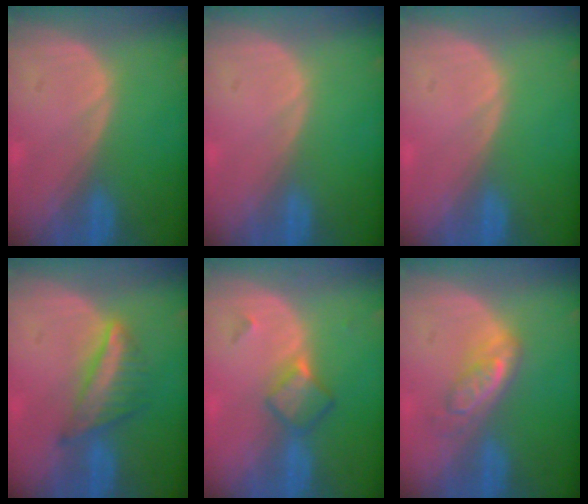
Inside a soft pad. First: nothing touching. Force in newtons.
{"total": 0.0}
{"total": 0.0}
{"total": 6.2, "press": 5.9, "slide": 2.0}
{"total": 4.8, "press": 4.2, "slide": 2.4}
{"total": 5.0, "press": 4.6, "slide": 2.0}